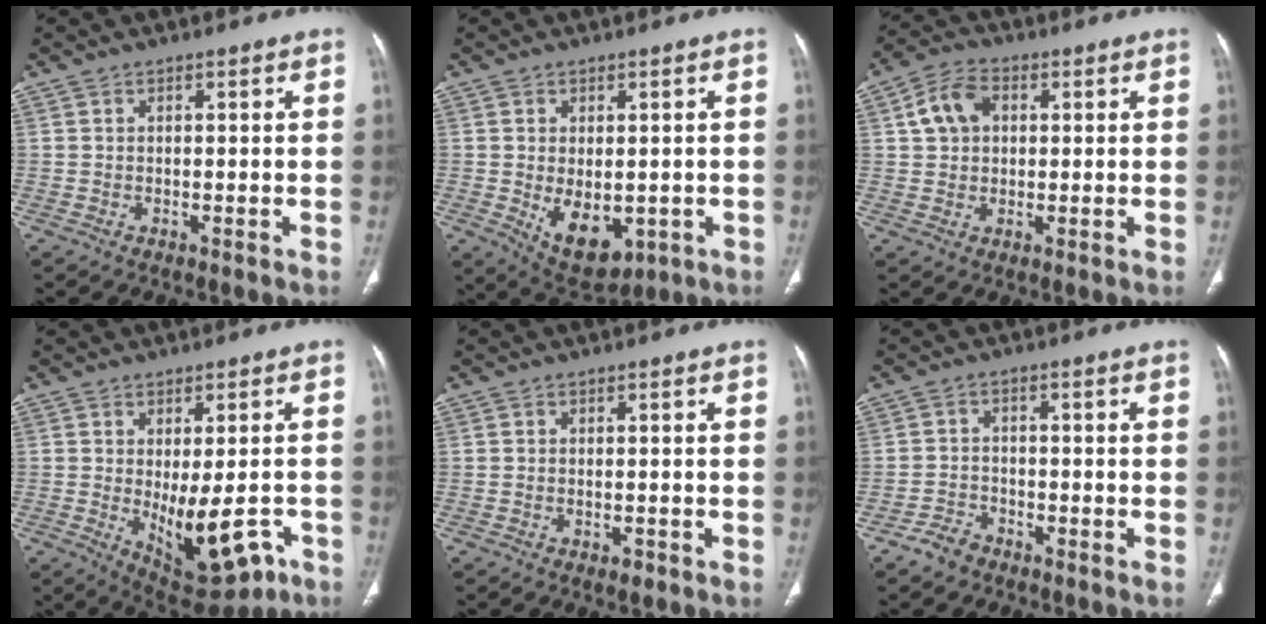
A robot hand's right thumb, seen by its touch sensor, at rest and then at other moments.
{"total": 9.6, "force": [-1.9, 5.9, 7.4], "torque": [-0.096, -0.012, -0.006]}
{"total": 7.2, "force": [1.7, 5.4, 4.4], "torque": [-0.073, 0.011, 0.025]}
{"total": 12.8, "force": [-4.2, 5.8, 10.6], "torque": [-0.123, -0.001, -0.039]}
{"total": 1.4, "force": [-0.8, 0.8, 0.9], "torque": [-0.015, 0.004, -0.008]}
{"total": 3.6, "force": [-2.8, 2.2, 0.9], "torque": [-0.019, 0.018, -0.051]}